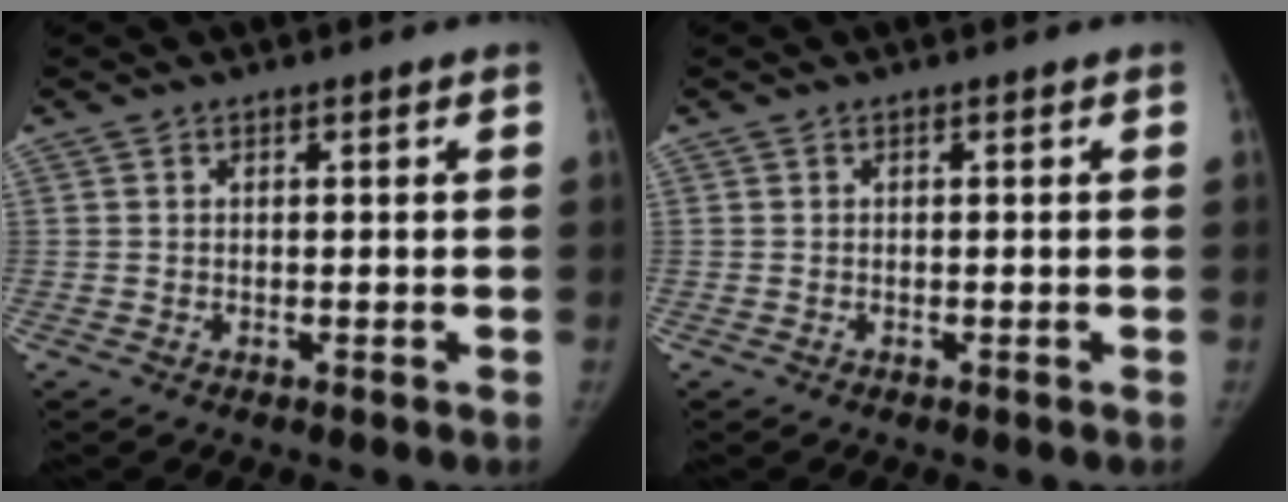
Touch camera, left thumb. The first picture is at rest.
{"total": 0.0}